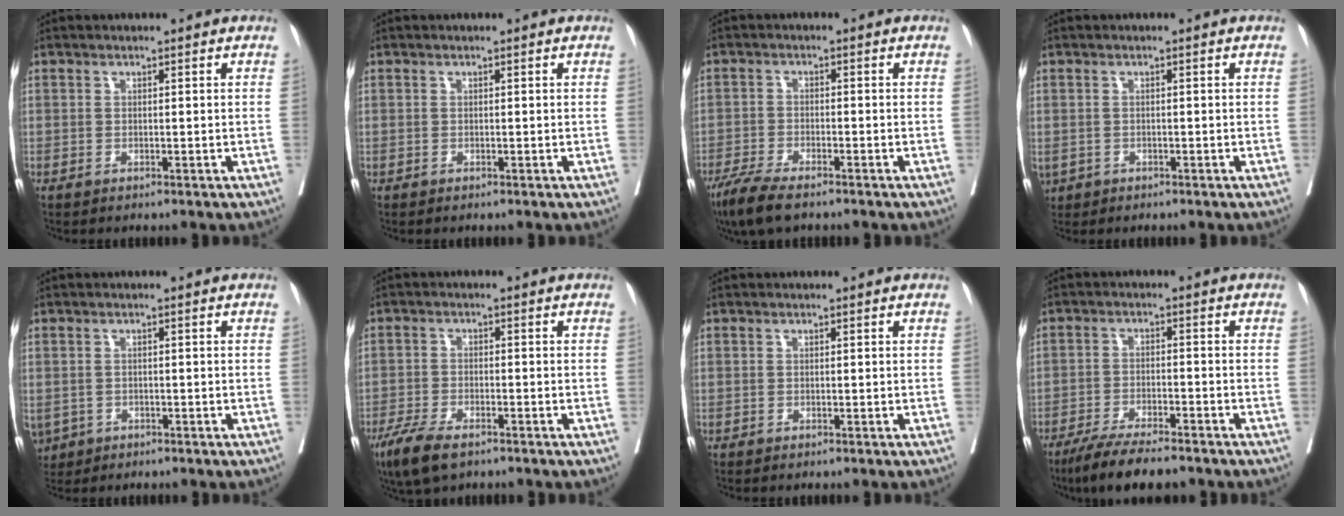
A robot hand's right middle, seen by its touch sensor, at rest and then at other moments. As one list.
[{"total": 0.0}, {"total": 6.7, "force": [-5.1, 1.1, 4.2], "torque": [-0.081, -0.018, -0.089]}, {"total": 3.6, "force": [-1.5, 2.7, 1.8], "torque": [-0.054, -0.006, -0.018]}, {"total": 6.1, "force": [-2.9, 4.9, 2.3], "torque": [-0.067, -0.007, -0.042]}, {"total": 6.9, "force": [-4.8, 2.0, 4.5], "torque": [-0.091, -0.016, -0.083]}, {"total": 0.0}, {"total": 10.0, "force": [-8.3, 1.2, 5.5], "torque": [-0.090, -0.025, -0.135]}]